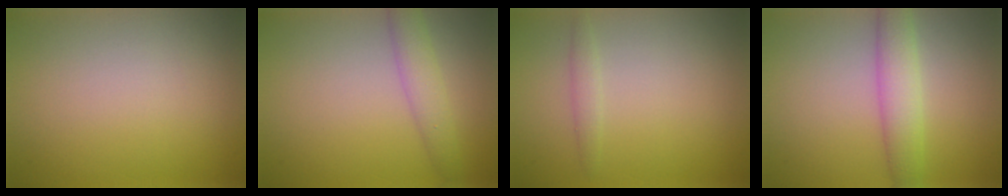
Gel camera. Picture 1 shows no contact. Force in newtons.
{"total": 2.8, "press": 2.8, "slide": 0.1}
{"total": 1.1, "press": 1.1, "slide": 0.0}
{"total": 3.6, "press": 3.6, "slide": 0.1}